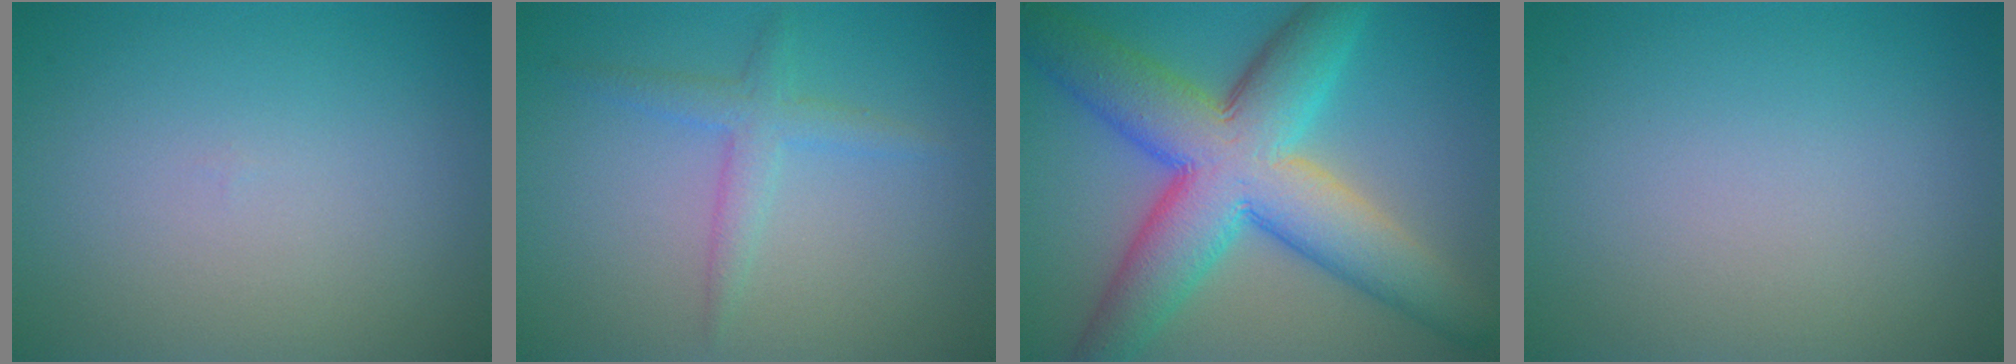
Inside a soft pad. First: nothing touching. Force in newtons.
{"total": 2.2, "press": 2.2, "slide": 0.1}
{"total": 12.0, "press": 12.0, "slide": 0.3}
{"total": 0.0}